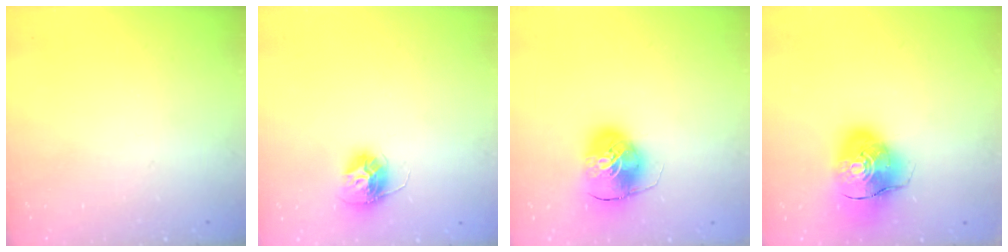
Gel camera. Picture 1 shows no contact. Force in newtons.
{"total": 11.4, "press": 11.3, "slide": 0.8}
{"total": 9.8, "press": 9.7, "slide": 1.5}
{"total": 13.0, "press": 12.8, "slide": 2.4}